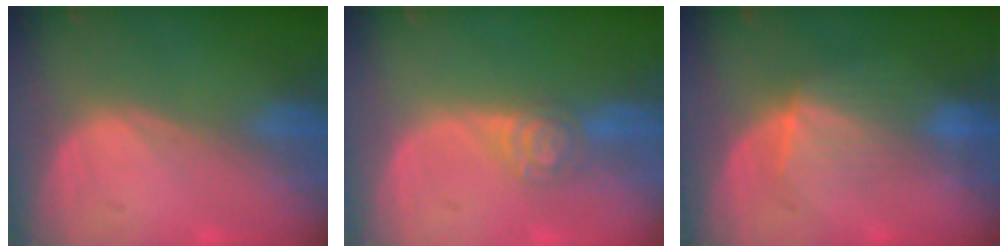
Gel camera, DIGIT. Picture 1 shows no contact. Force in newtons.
{"total": 4.1, "press": 4.0, "slide": 0.9}
{"total": 4.9, "press": 4.7, "slide": 1.2}